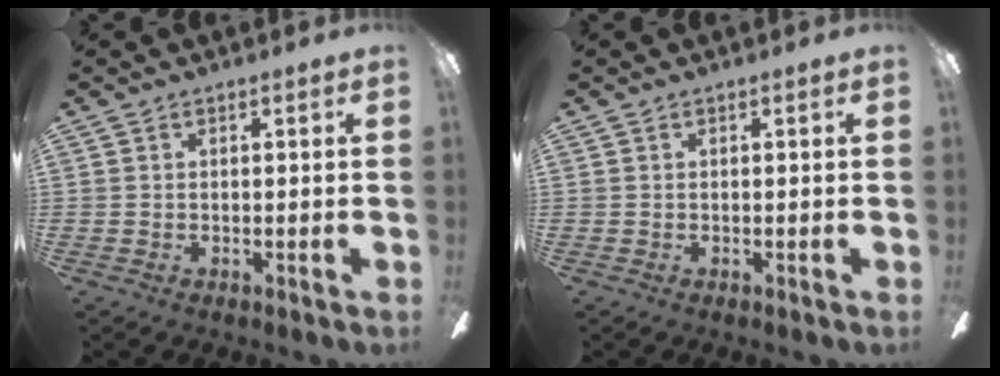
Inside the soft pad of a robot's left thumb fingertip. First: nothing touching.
{"total": 0.0}